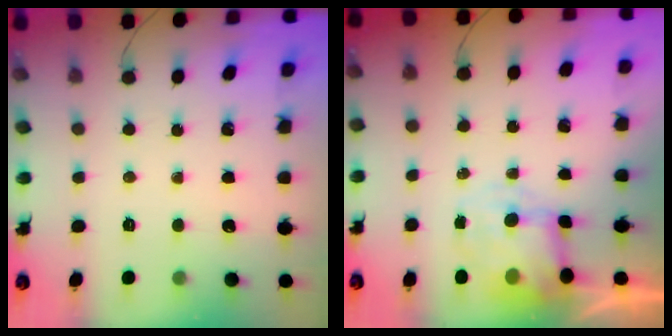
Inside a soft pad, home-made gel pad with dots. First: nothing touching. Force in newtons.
{"total": 7.3, "press": 7.2, "slide": 1.4}